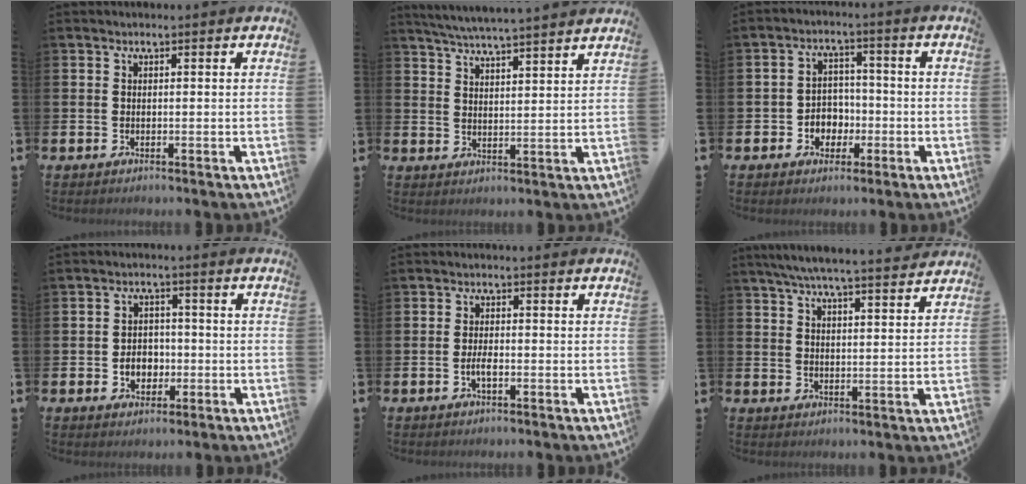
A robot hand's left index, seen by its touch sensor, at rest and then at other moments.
{"total": 5.5, "force": [5.4, -0.5, 0.9], "torque": [-0.039, -0.029, 0.096]}
{"total": 3.8, "force": [-1.2, 3.5, 1.0], "torque": [-0.026, 0.004, -0.030]}
{"total": 3.6, "force": [-0.9, 3.0, 1.9], "torque": [-0.023, -0.001, -0.026]}
{"total": 2.0, "force": [-0.6, 0.7, 1.7], "torque": [-0.029, 0.001, -0.014]}
{"total": 6.3, "force": [6.0, 0.0, 1.9], "torque": [-0.051, -0.030, 0.106]}